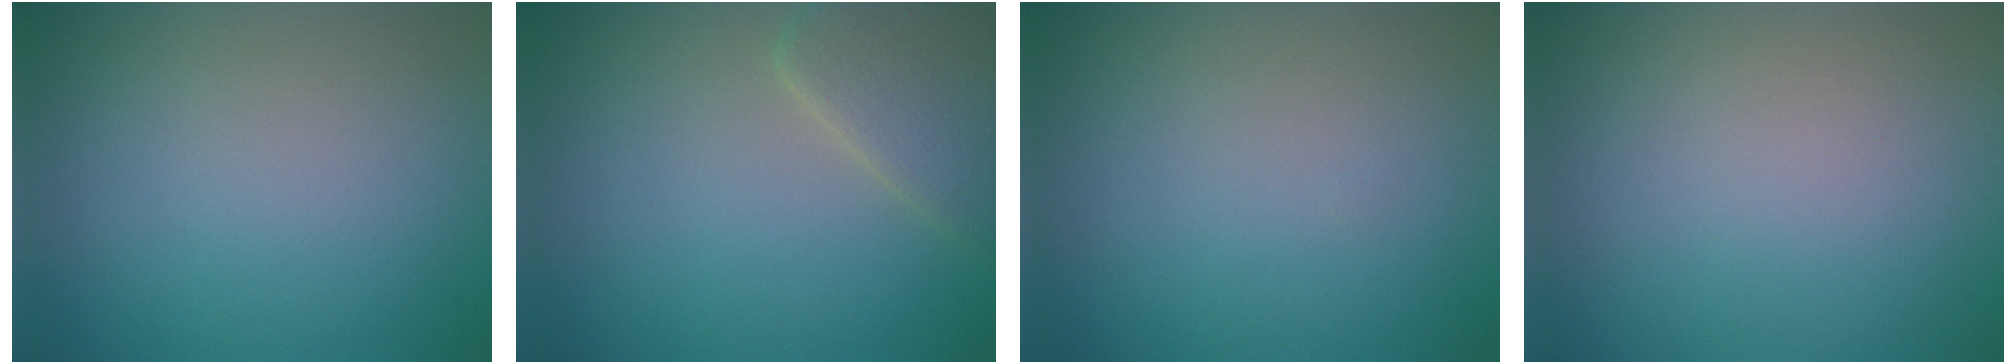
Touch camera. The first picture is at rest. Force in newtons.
{"total": 3.5, "press": 3.5, "slide": 0.3}
{"total": 0.0}
{"total": 0.0}